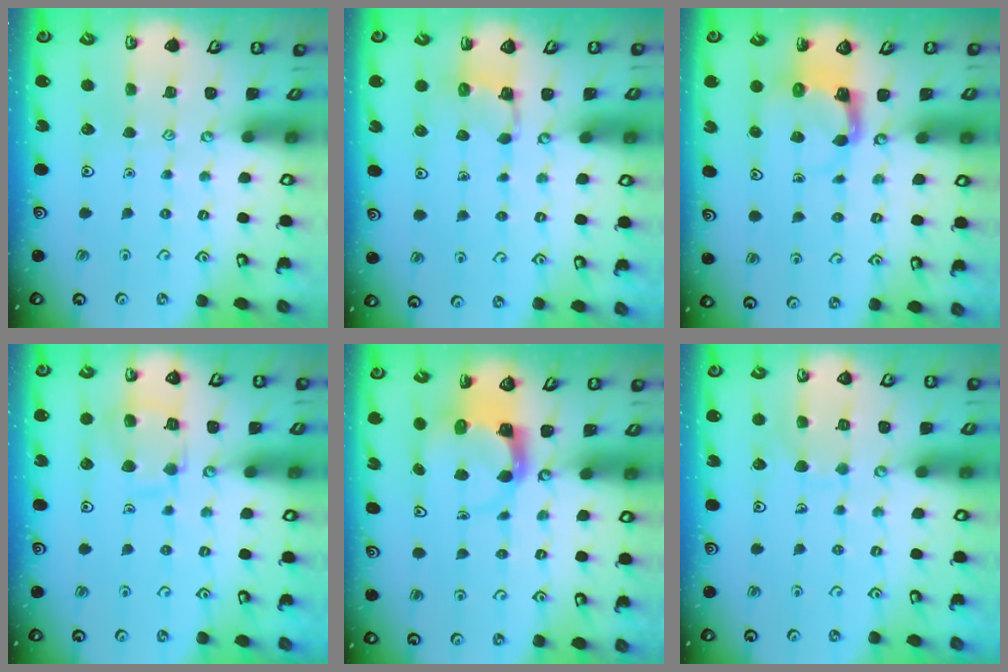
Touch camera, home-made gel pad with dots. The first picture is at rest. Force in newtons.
{"total": 2.1, "press": 2.0, "slide": 0.5}
{"total": 3.9, "press": 3.8, "slide": 0.7}
{"total": 11.0, "press": 11.0, "slide": 0.9}
{"total": 3.8, "press": 3.7, "slide": 0.5}
{"total": 6.6, "press": 6.6, "slide": 0.5}